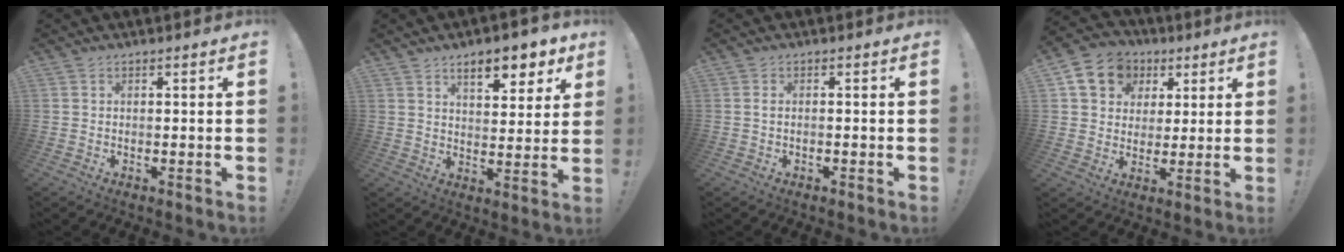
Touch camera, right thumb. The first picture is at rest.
{"total": 9.9, "force": [6.2, 3.7, 6.7], "torque": [-0.080, -0.035, 0.103]}
{"total": 1.2, "force": [-0.6, 0.3, 1.0], "torque": [-0.023, 0.005, -0.010]}
{"total": 11.9, "force": [4.7, 9.9, 4.6], "torque": [-0.059, -0.019, 0.094]}